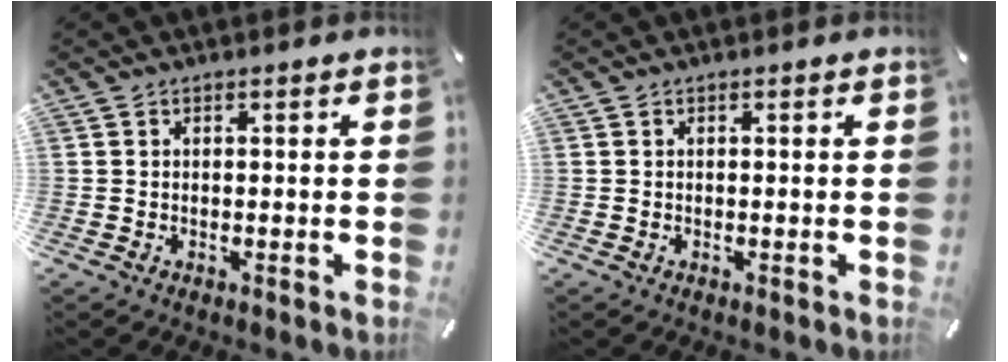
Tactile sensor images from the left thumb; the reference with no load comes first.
{"total": 0.0}